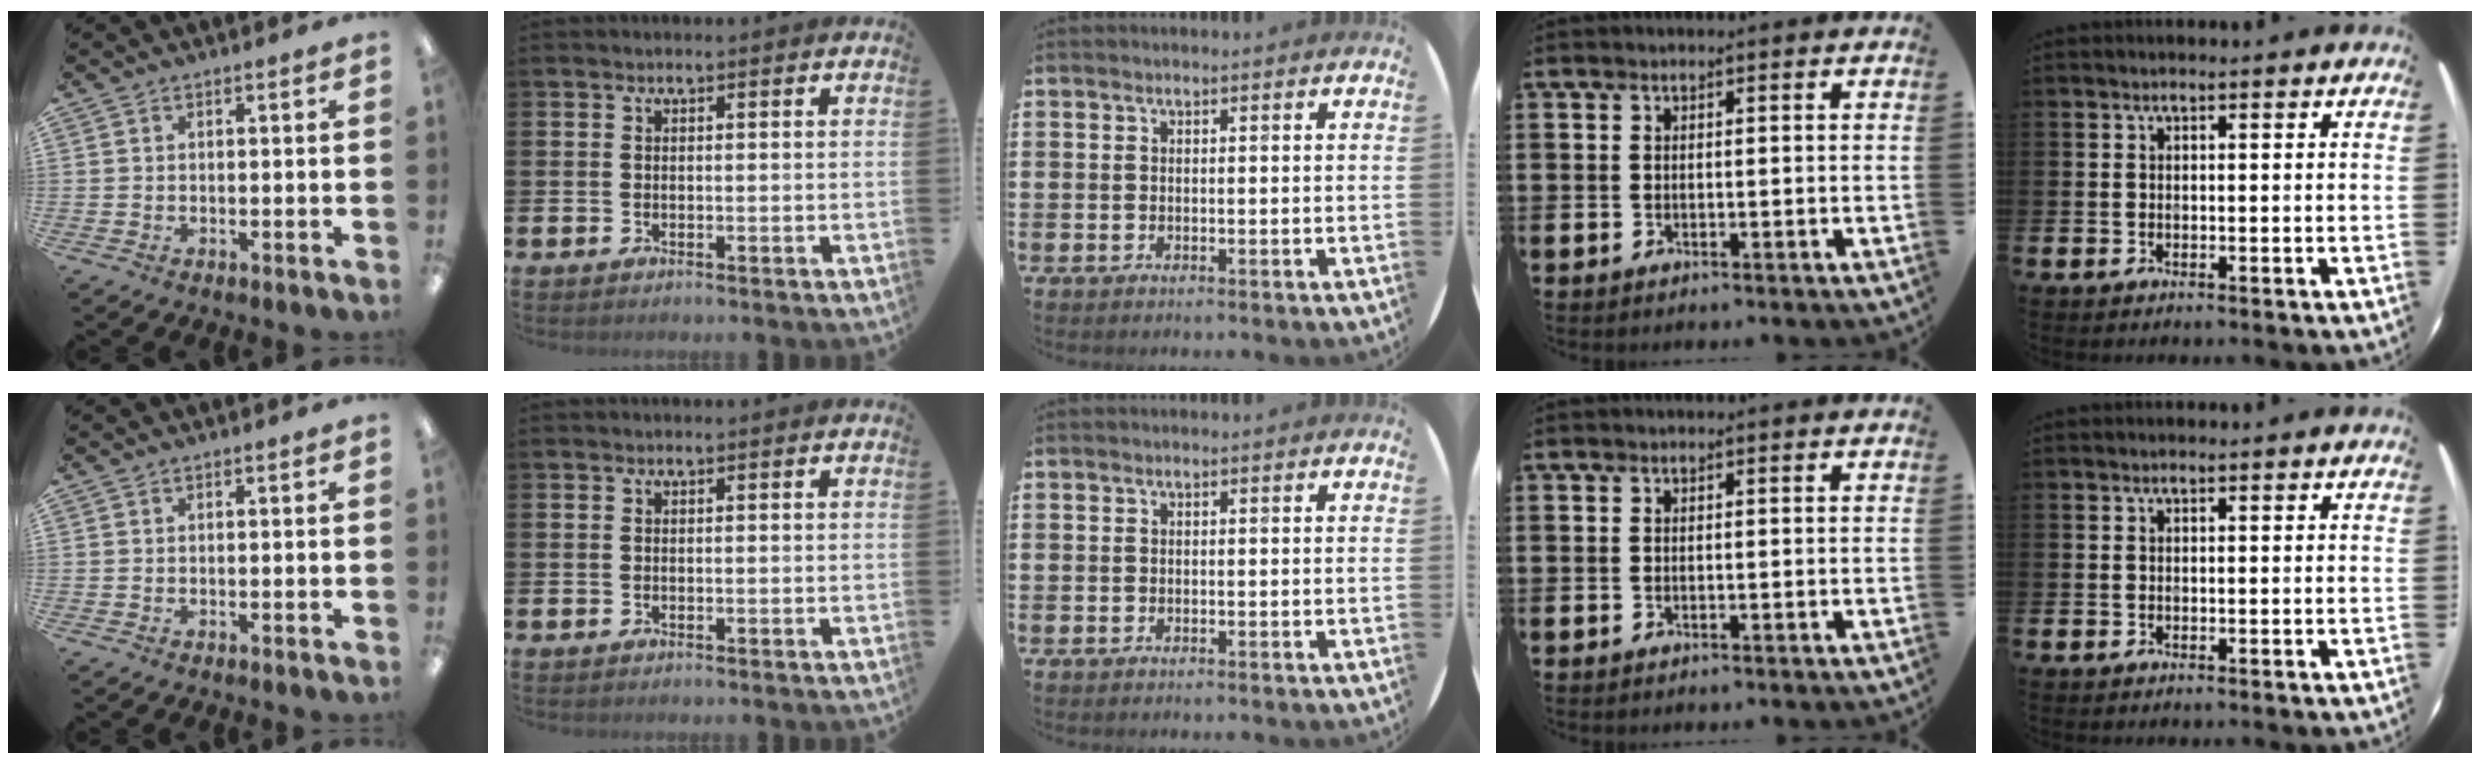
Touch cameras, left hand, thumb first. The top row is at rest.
{}